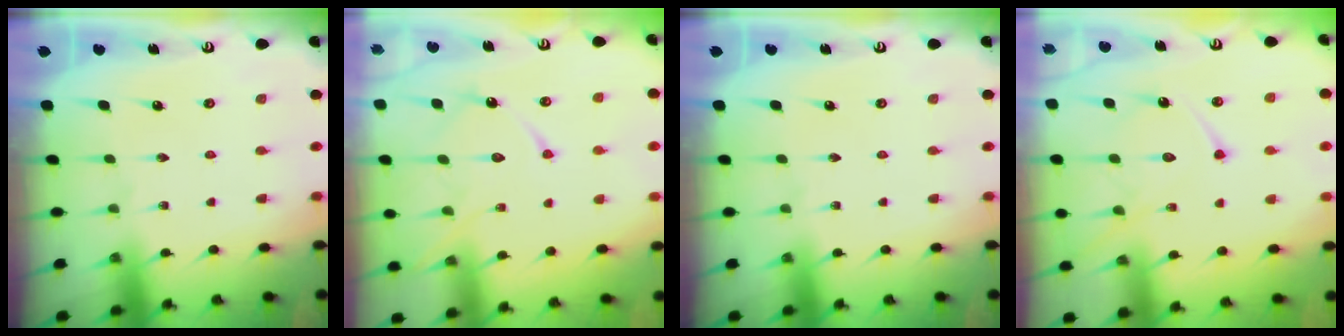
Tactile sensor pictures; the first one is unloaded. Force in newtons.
{"total": 13.0, "press": 13.0, "slide": 1.2}
{"total": 0.0}
{"total": 13.1, "press": 13.0, "slide": 1.4}